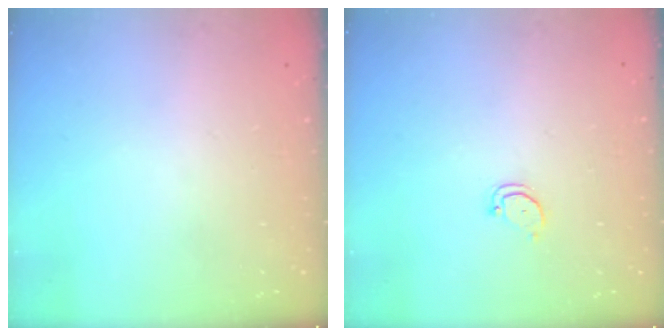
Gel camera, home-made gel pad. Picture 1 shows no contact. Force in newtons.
{"total": 2.5, "press": 2.5, "slide": 0.3}